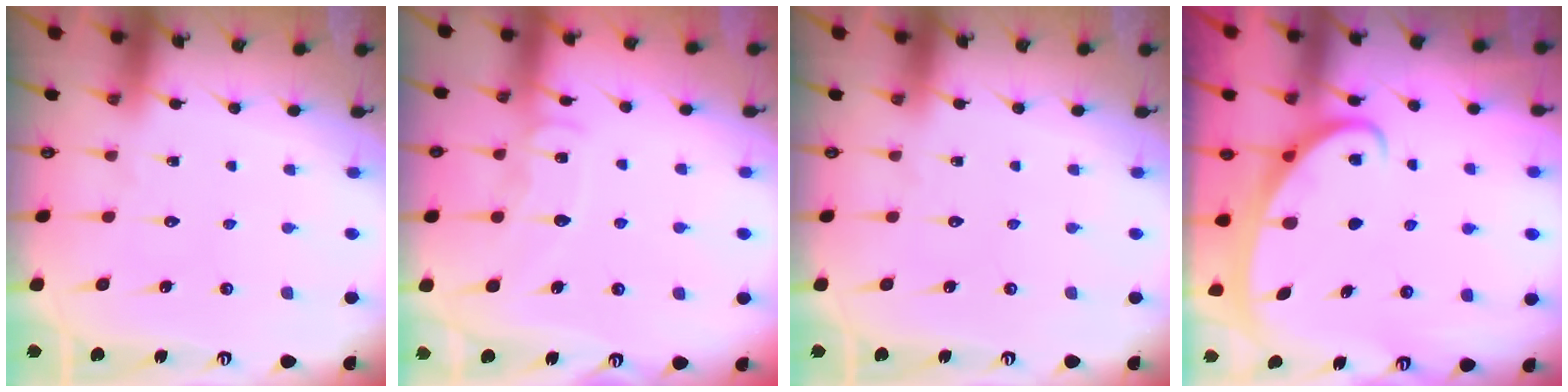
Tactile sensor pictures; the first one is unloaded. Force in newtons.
{"total": 8.3, "press": 8.3, "slide": 0.7}
{"total": 0.0}
{"total": 2.6, "press": 2.5, "slide": 0.3}